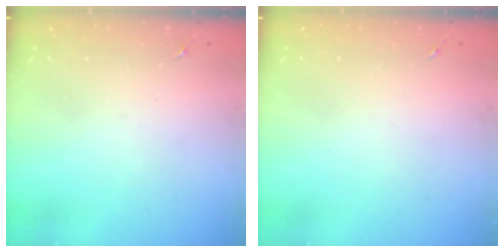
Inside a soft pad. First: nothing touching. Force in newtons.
{"total": 0.0}